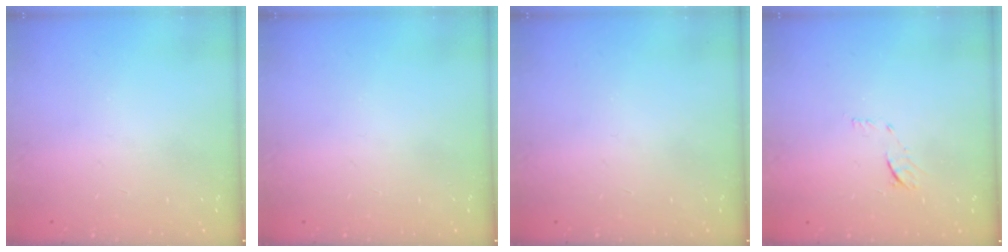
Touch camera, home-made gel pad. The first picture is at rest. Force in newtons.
{"total": 0.0}
{"total": 0.0}
{"total": 6.2, "press": 6.1, "slide": 0.7}